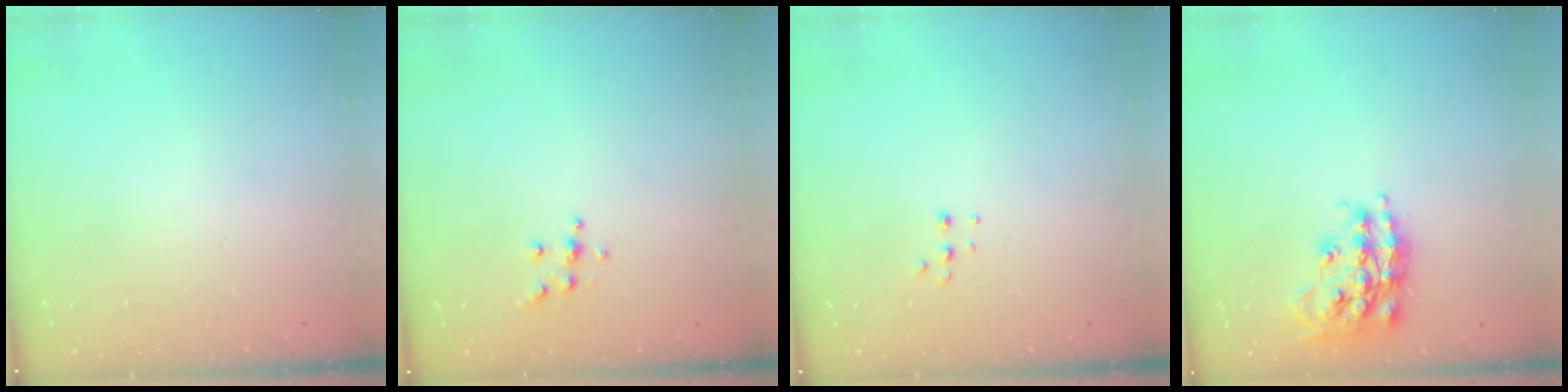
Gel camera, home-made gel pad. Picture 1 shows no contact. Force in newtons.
{"total": 5.2, "press": 5.2, "slide": 0.6}
{"total": 4.5, "press": 4.4, "slide": 0.8}
{"total": 17.2, "press": 17.2, "slide": 1.4}